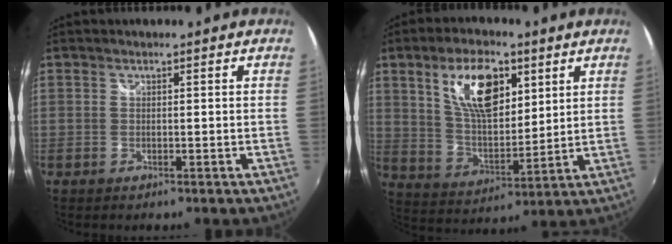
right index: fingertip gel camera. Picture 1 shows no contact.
{"total": 14.3, "force": [6.5, 6.8, 10.9], "torque": [-0.192, 0.012, 0.124]}